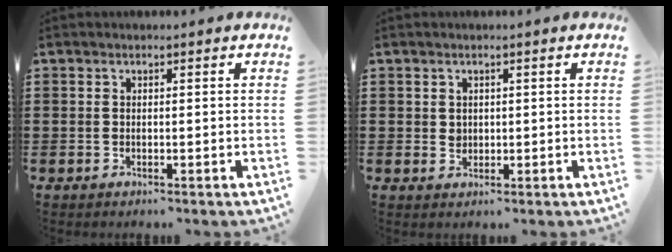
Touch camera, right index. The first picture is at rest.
{"total": 1.4, "force": [0.6, 1.2, 0.3], "torque": [-0.011, 0.005, 0.012]}